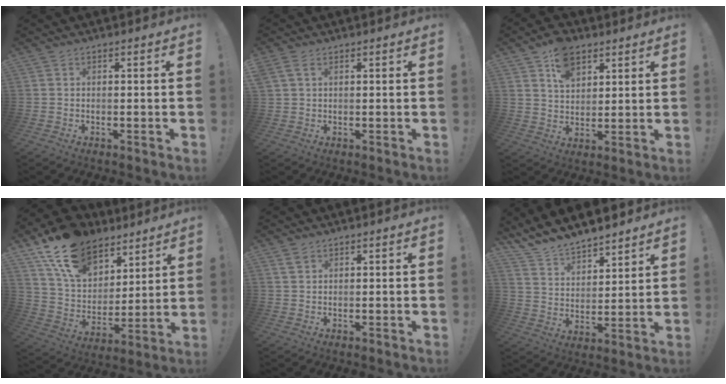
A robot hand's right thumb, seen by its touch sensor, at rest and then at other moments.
{"total": 3.3, "force": [1.4, 1.9, 2.2], "torque": [-0.049, 0.007, 0.029]}
{"total": 10.0, "force": [5.9, 6.4, 4.9], "torque": [-0.080, -0.020, 0.112]}
{"total": 19.6, "force": [13.2, 11.8, 8.5], "torque": [-0.147, -0.077, 0.248]}
{"total": 2.0, "force": [1.3, 1.1, 1.0], "torque": [-0.016, 0.000, 0.025]}
{"total": 9.4, "force": [8.9, 2.6, 1.5], "torque": [-0.050, -0.086, 0.166]}